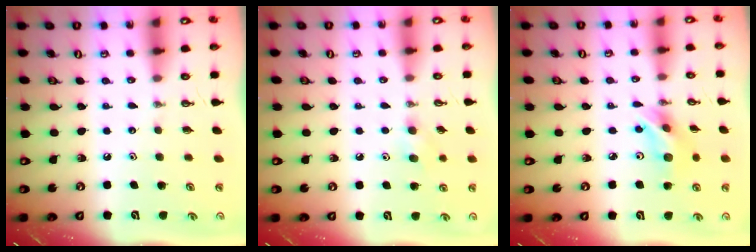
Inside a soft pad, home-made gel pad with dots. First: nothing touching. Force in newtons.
{"total": 5.3, "press": 5.2, "slide": 1.1}
{"total": 10.7, "press": 10.1, "slide": 3.6}